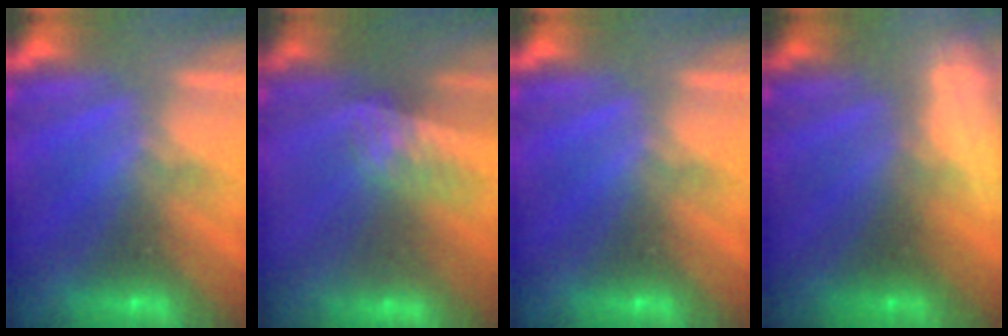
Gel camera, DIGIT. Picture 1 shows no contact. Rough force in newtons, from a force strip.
{"total": 3.4}
{"total": 0.0}
{"total": 3.0}